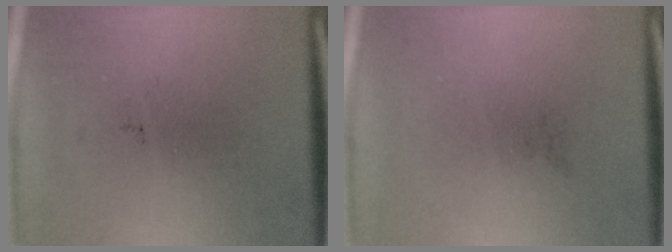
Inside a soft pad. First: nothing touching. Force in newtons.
{"total": 0.0}